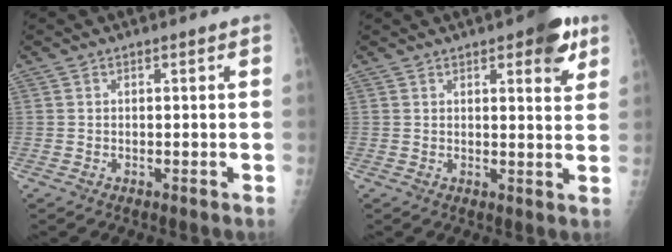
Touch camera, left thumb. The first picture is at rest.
{"total": 7.8, "force": [4.1, 2.8, 6.0], "torque": [-0.053, -0.014, 0.047]}